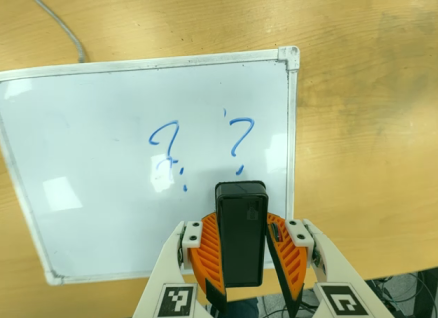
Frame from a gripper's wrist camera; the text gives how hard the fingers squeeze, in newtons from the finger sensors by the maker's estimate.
{"total": 6.6, "left": 6.9, "right": 6.3}